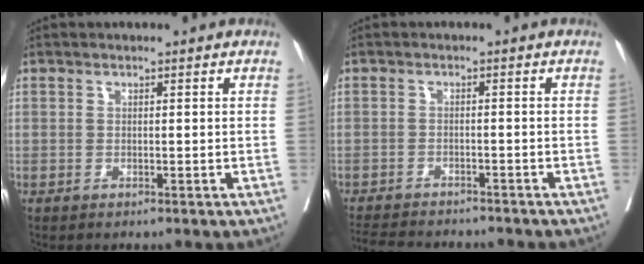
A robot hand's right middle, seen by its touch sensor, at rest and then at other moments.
{"total": 11.7, "force": [-10.7, 2.3, 4.1], "torque": [-0.082, -0.010, -0.147]}